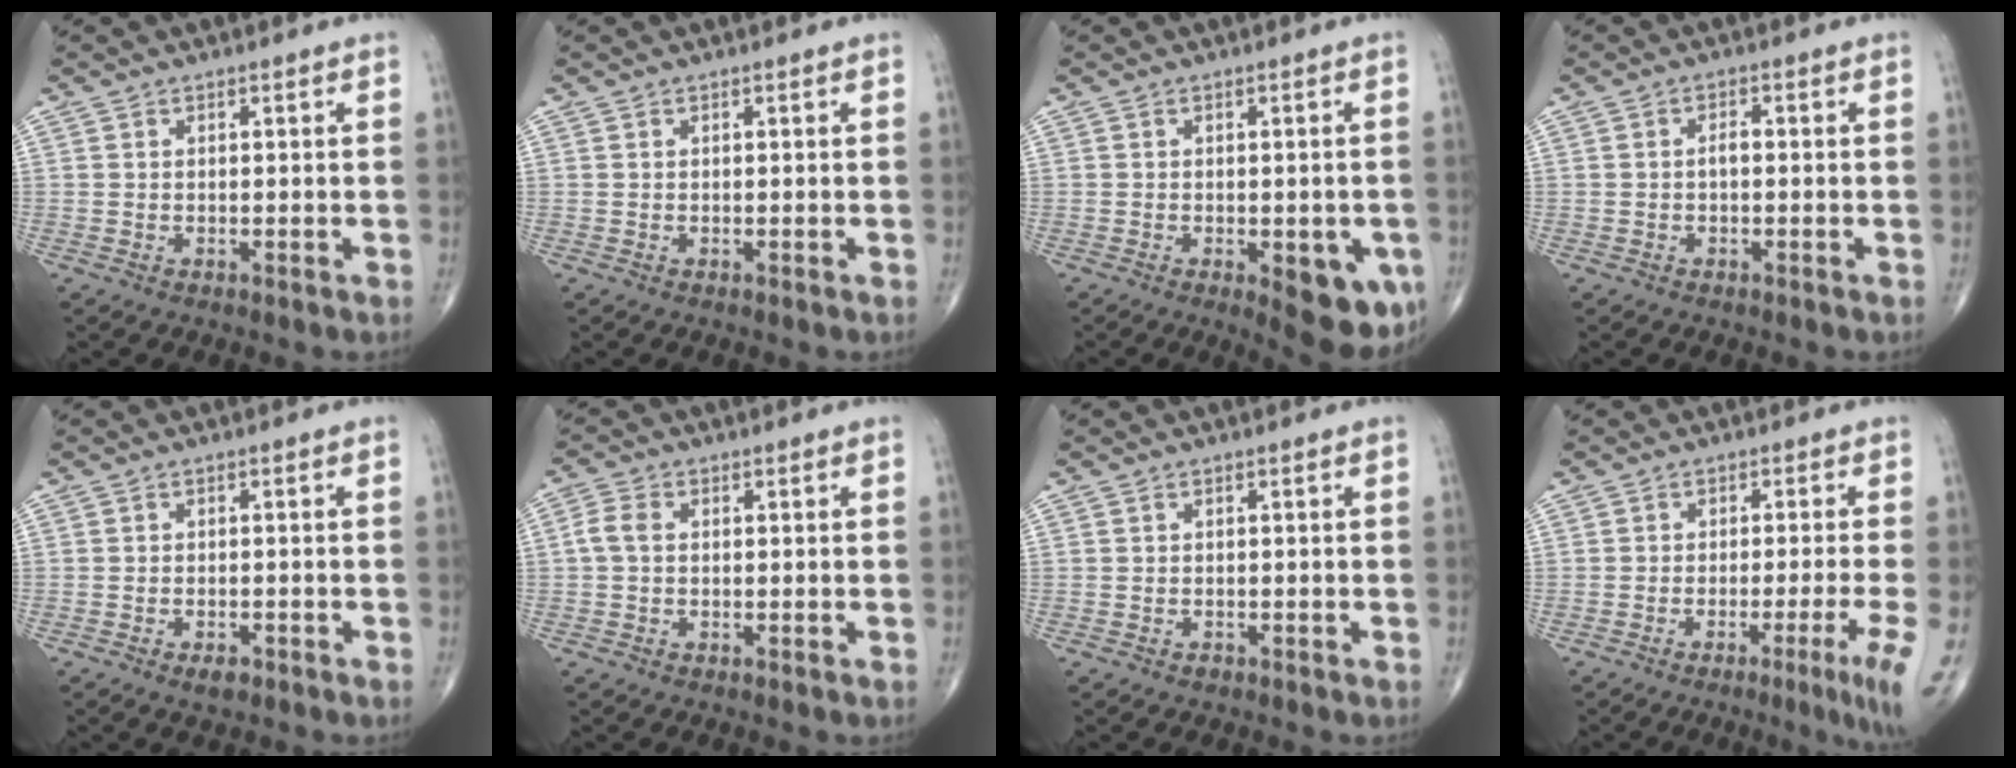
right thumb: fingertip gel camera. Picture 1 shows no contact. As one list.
[{"total": 0.0}, {"total": 11.0, "force": [-3.9, 4.5, 9.3], "torque": [-0.093, -0.007, -0.038]}, {"total": 1.5, "force": [-0.3, 0.8, 1.3], "torque": [-0.018, 0.006, -0.007]}, {"total": 2.0, "force": [-1.2, 0.8, 1.3], "torque": [-0.022, 0.002, -0.020]}, {"total": 3.2, "force": [0.1, 2.2, 2.3], "torque": [-0.053, 0.009, -0.003]}, {"total": 0.6, "force": [-0.4, 0.4, 0.2], "torque": [0.002, 0.001, -0.006]}, {"total": 6.8, "force": [-2.9, -1.0, 6.1], "torque": [-0.090, -0.010, -0.047]}]